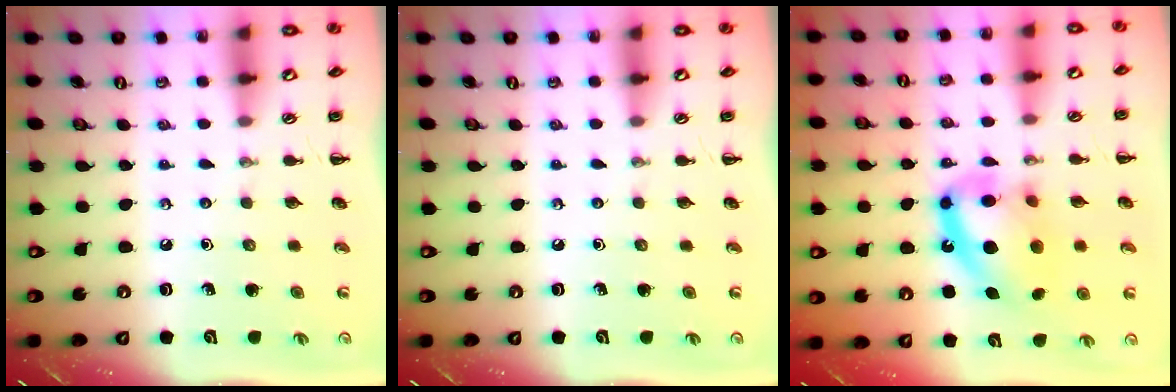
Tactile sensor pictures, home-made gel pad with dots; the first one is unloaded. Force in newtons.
{"total": 0.0}
{"total": 15.0, "press": 14.4, "slide": 4.1}